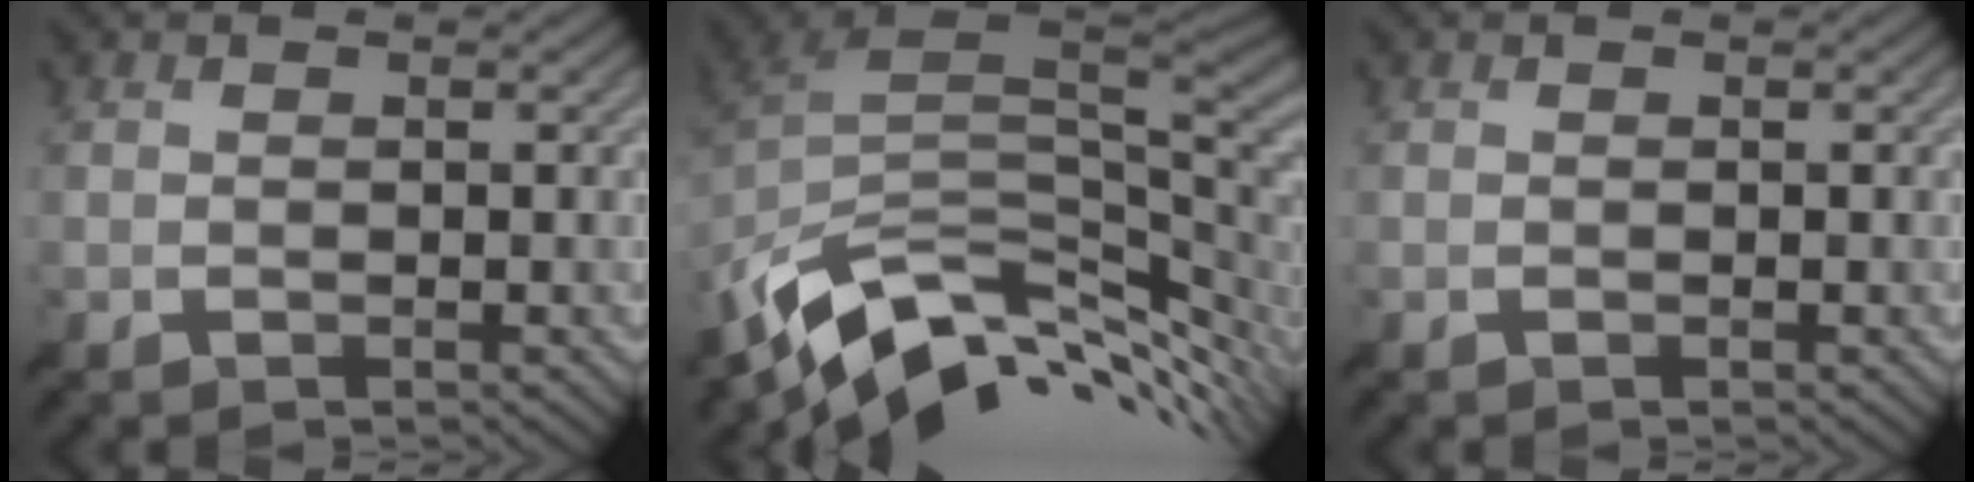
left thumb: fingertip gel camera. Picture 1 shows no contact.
{"total": 13.4, "force": [-3.8, 7.6, 10.3], "torque": [-0.226, -0.025, -0.056]}
{"total": 0.0}